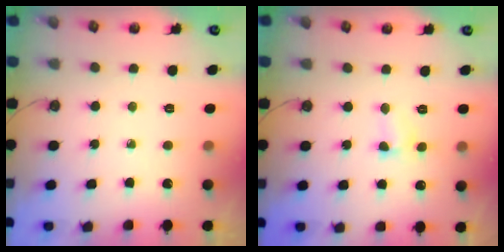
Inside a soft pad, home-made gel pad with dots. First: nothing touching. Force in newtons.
{"total": 4.5, "press": 4.5, "slide": 0.6}